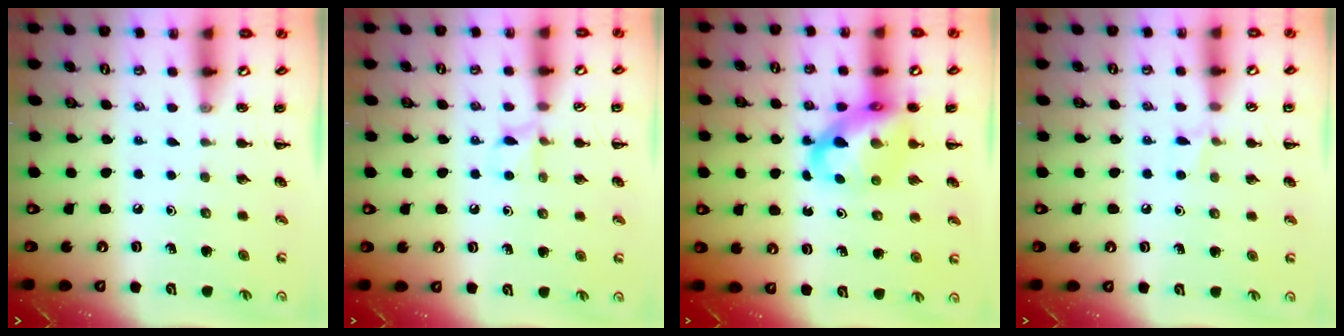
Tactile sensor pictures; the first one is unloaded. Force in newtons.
{"total": 5.5, "press": 5.1, "slide": 2.0}
{"total": 12.5, "press": 12.1, "slide": 3.0}
{"total": 3.7, "press": 3.5, "slide": 1.2}